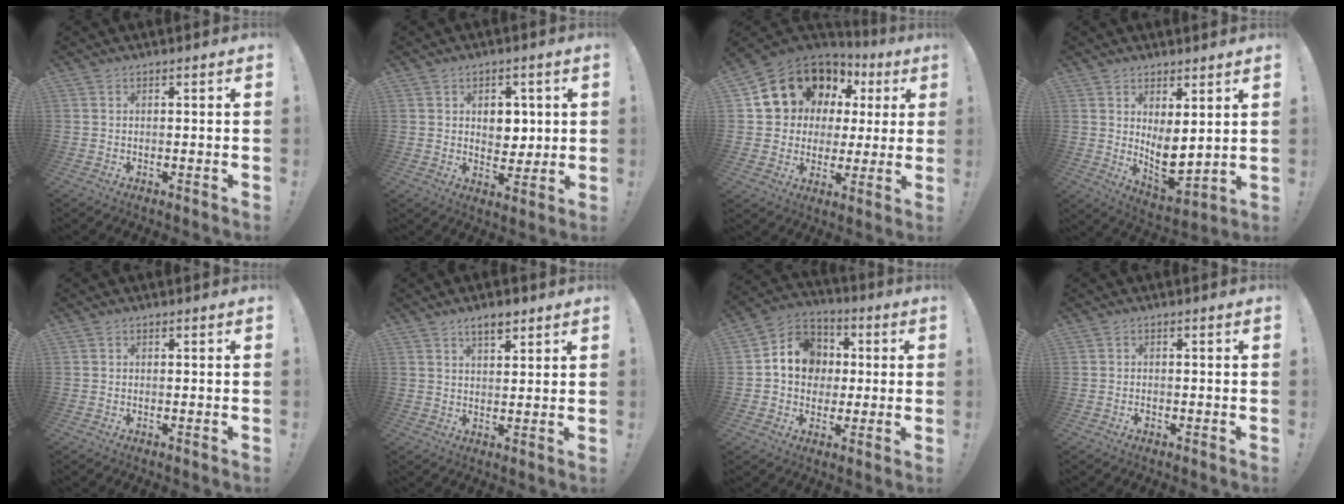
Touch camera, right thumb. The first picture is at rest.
{"total": 6.7, "force": [1.8, 5.6, 3.3], "torque": [-0.032, -0.008, 0.033]}
{"total": 14.6, "force": [8.4, 10.8, 5.0], "torque": [-0.080, -0.055, 0.179]}
{"total": 8.2, "force": [2.8, 4.1, 6.5], "torque": [-0.082, -0.045, 0.060]}
{"total": 0.0}
{"total": 4.7, "force": [3.3, 2.0, 2.6], "torque": [-0.036, -0.015, 0.057]}
{"total": 12.5, "force": [1.3, 11.2, 5.5], "torque": [-0.070, 0.009, 0.034]}
{"total": 0.7, "force": [-0.6, 0.3, 0.2], "torque": [-0.001, 0.001, -0.011]}